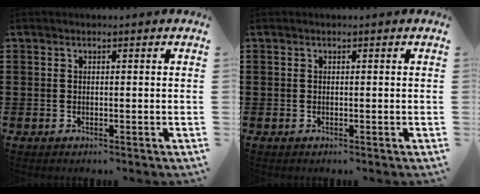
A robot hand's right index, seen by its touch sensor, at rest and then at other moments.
{"total": 0.0}